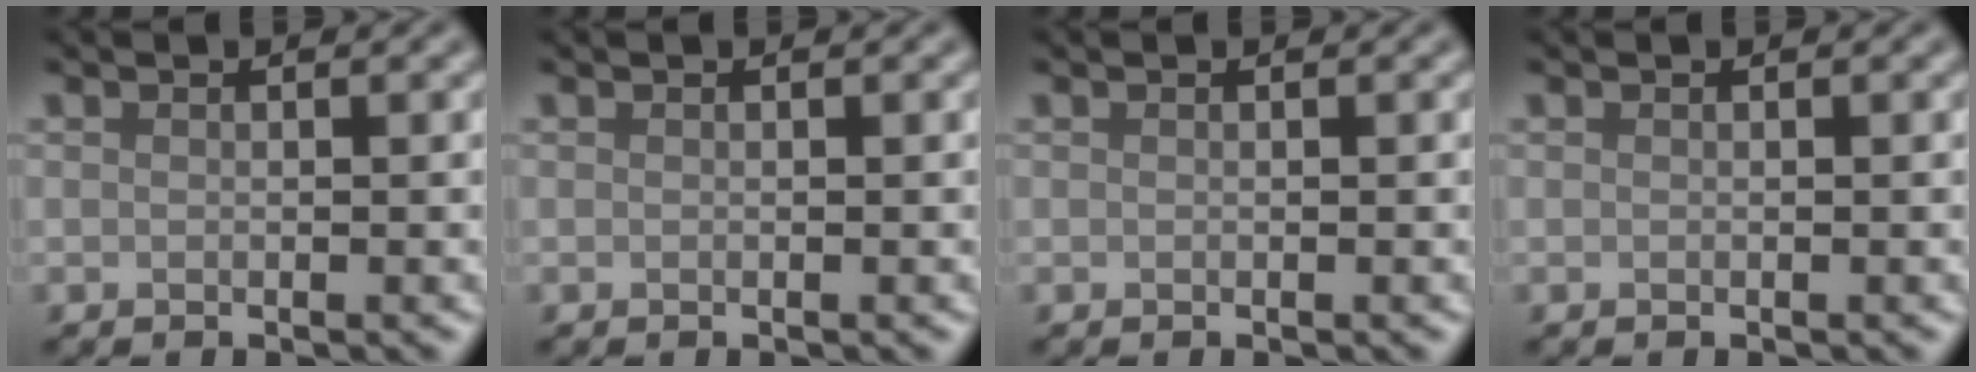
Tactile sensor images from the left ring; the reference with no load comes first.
{"total": 0.0}
{"total": 0.0}
{"total": 0.0}